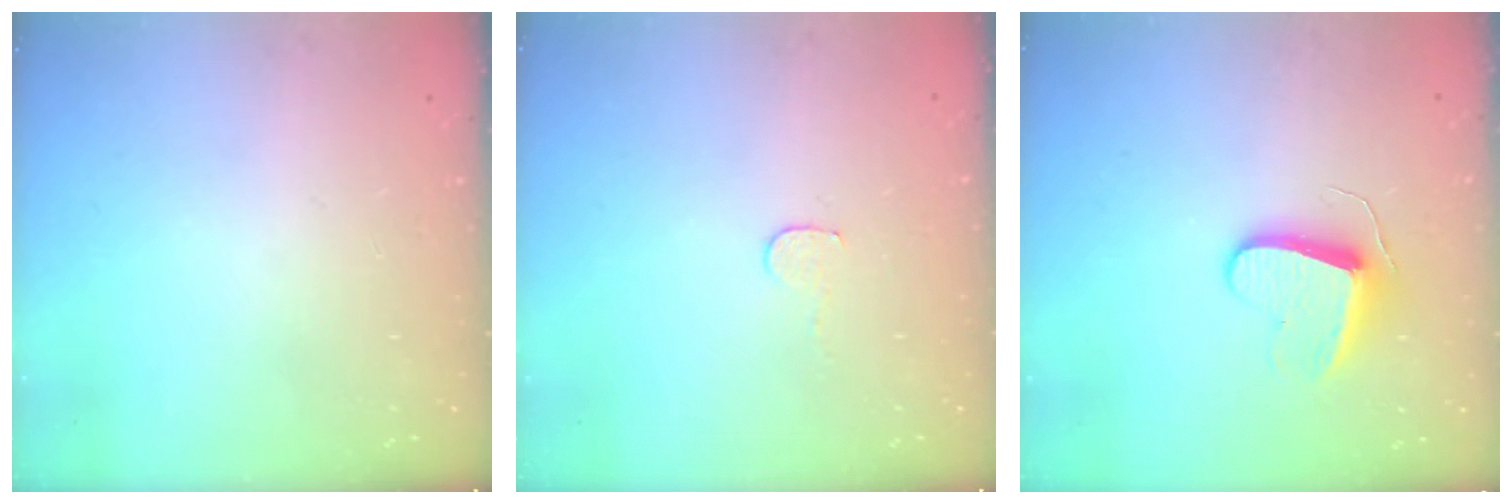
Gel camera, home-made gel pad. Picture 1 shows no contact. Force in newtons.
{"total": 4.1, "press": 4.1, "slide": 0.3}
{"total": 9.4, "press": 9.4, "slide": 0.9}